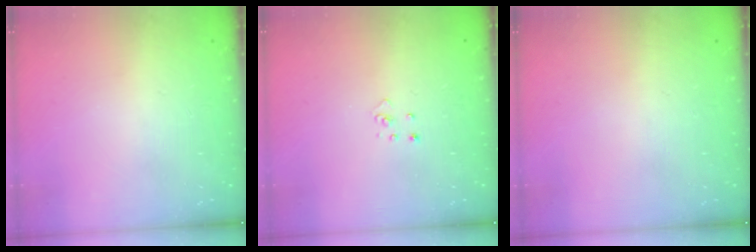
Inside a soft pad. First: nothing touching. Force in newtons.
{"total": 2.2, "press": 2.2, "slide": 0.2}
{"total": 0.0}